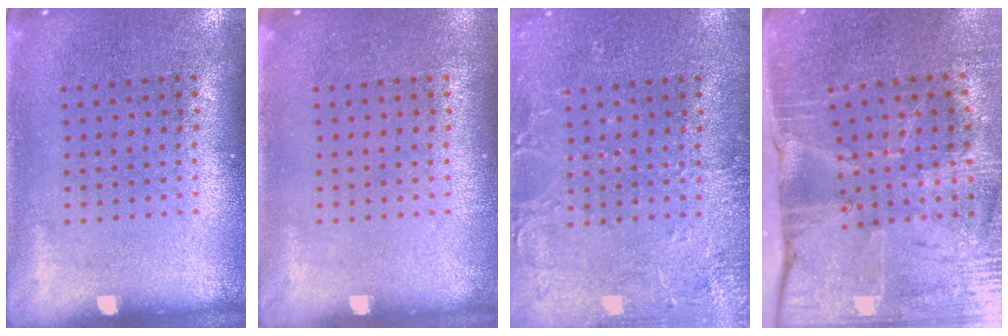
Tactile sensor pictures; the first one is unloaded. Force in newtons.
{"total": 0.0}
{"total": 2.9, "press": 2.9, "slide": 0.4}
{"total": 4.2, "press": 3.6, "slide": 2.2}